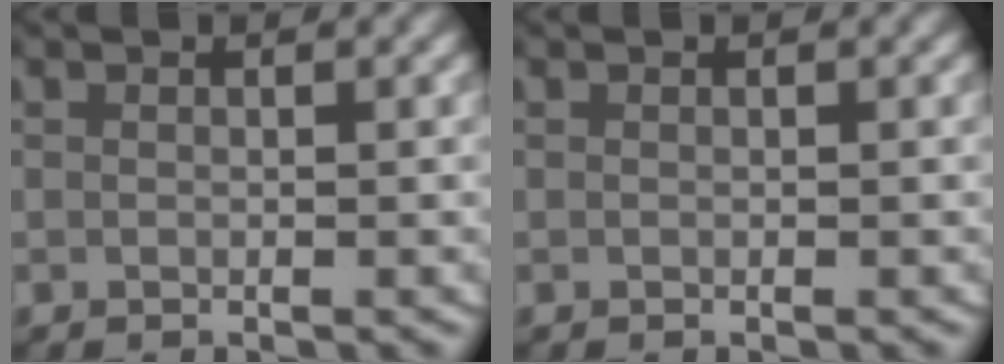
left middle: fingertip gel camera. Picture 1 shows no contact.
{"total": 0.0}